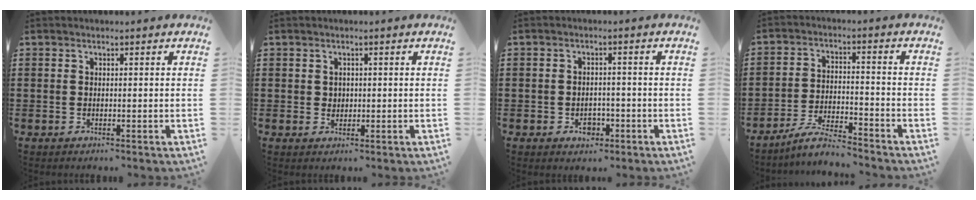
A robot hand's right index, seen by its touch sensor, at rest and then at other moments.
{"total": 1.3, "force": [0.5, 1.2, 0.2], "torque": [-0.007, 0.006, 0.009]}
{"total": 2.9, "force": [-1.3, 2.0, 1.6], "torque": [-0.032, 0.000, -0.025]}
{"total": 5.6, "force": [-5.2, 0.3, 2.1], "torque": [-0.048, 0.000, -0.101]}